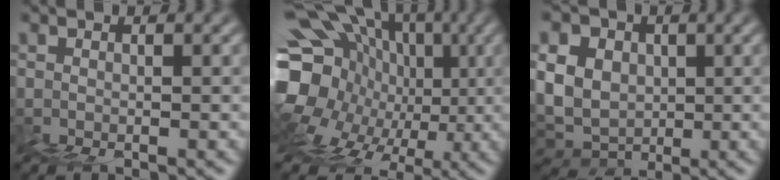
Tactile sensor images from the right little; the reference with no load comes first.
{"total": 16.3, "force": [-0.3, 13.4, 9.3], "torque": [-0.171, 0.020, -0.015]}
{"total": 11.2, "force": [5.0, 9.1, 4.1], "torque": [-0.104, 0.034, 0.090]}